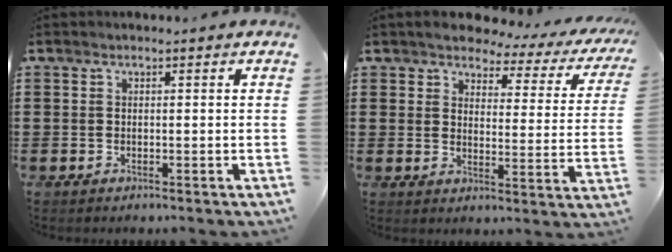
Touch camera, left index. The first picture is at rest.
{"total": 3.9, "force": [3.7, 0.9, 1.1], "torque": [-0.037, -0.024, 0.056]}